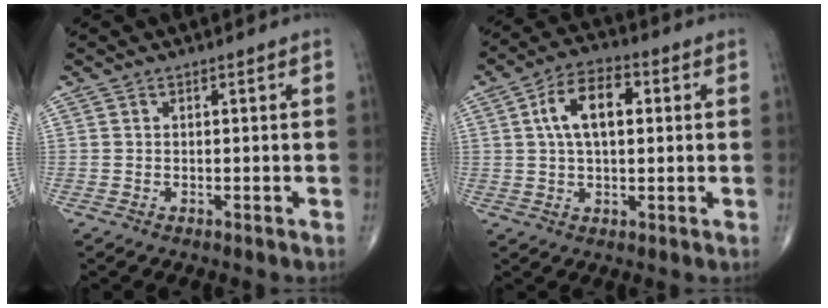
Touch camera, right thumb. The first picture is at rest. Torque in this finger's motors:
{"motor_torque": [0.18, 0.21, 0.73, 0.42, 0.12]}